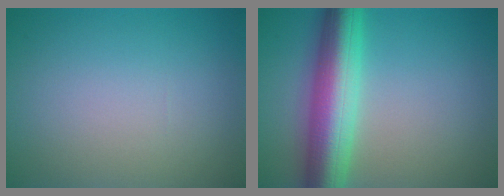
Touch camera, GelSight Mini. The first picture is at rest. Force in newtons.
{"total": 8.6, "press": 8.6, "slide": 0.3}